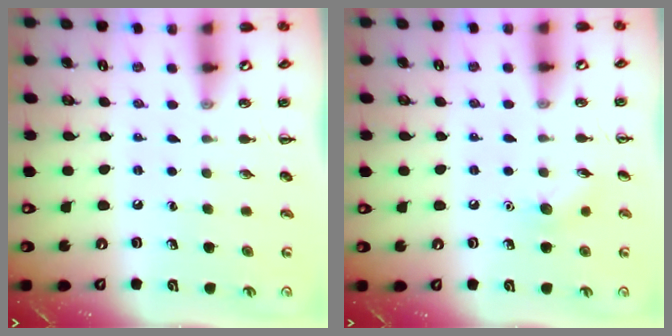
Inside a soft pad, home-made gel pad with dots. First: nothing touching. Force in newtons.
{"total": 6.4, "press": 6.1, "slide": 1.9}